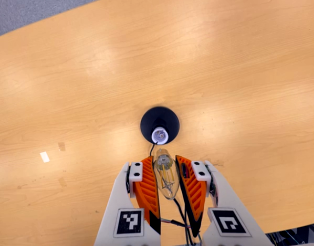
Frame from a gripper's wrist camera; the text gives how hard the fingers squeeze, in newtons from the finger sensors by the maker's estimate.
{"total": 18.4, "left": 19.9, "right": 16.9}